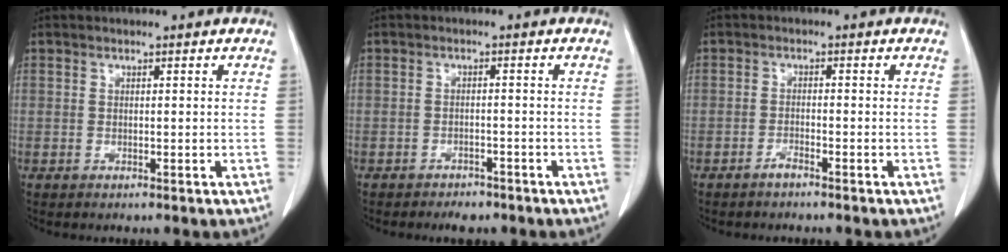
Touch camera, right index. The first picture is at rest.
{"total": 3.0, "force": [-2.5, 1.5, 1.0], "torque": [-0.015, 0.001, -0.029]}
{"total": 1.3, "force": [-1.1, 0.1, 0.6], "torque": [-0.011, 0.002, -0.019]}